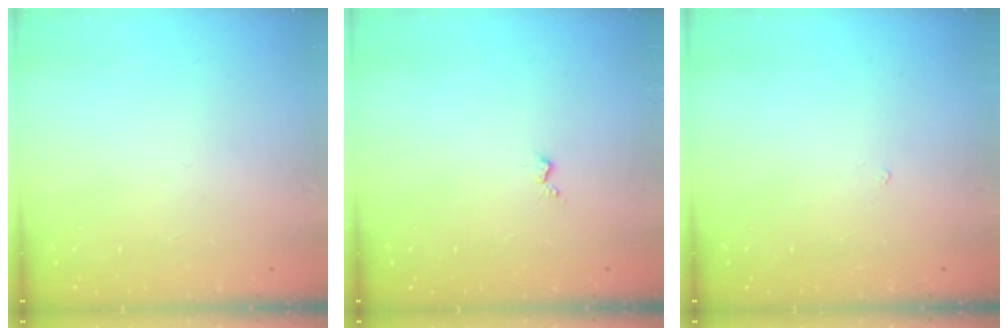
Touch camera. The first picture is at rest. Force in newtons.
{"total": 3.0, "press": 2.9, "slide": 0.5}
{"total": 1.9, "press": 1.9, "slide": 0.4}